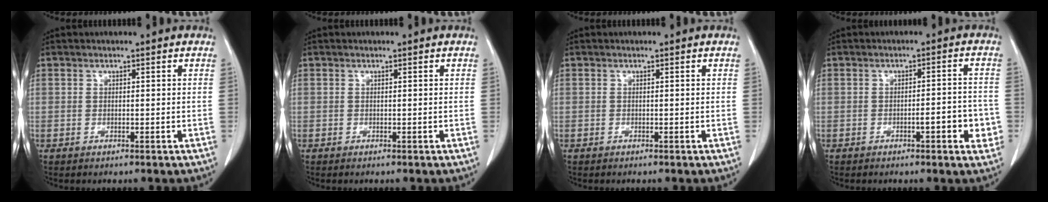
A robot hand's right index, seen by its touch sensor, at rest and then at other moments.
{"total": 0.0}
{"total": 0.0}
{"total": 5.1, "force": [-2.0, 1.1, 4.6], "torque": [-0.056, 0.008, -0.023]}